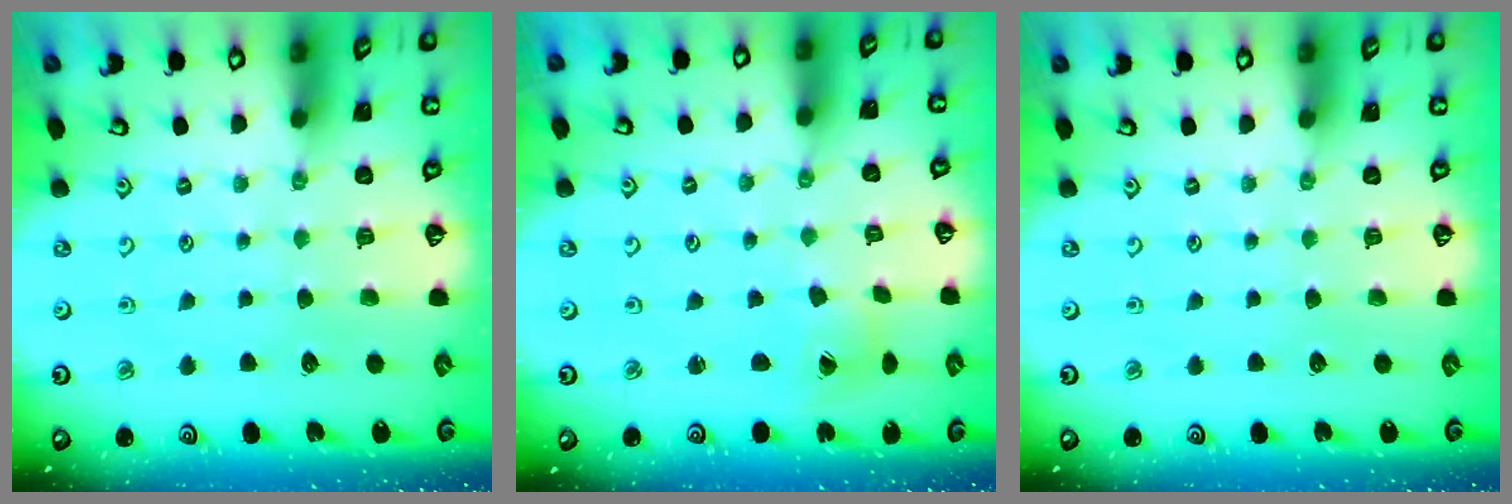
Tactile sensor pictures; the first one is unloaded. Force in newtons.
{"total": 2.5, "press": 2.5, "slide": 0.3}
{"total": 0.0}